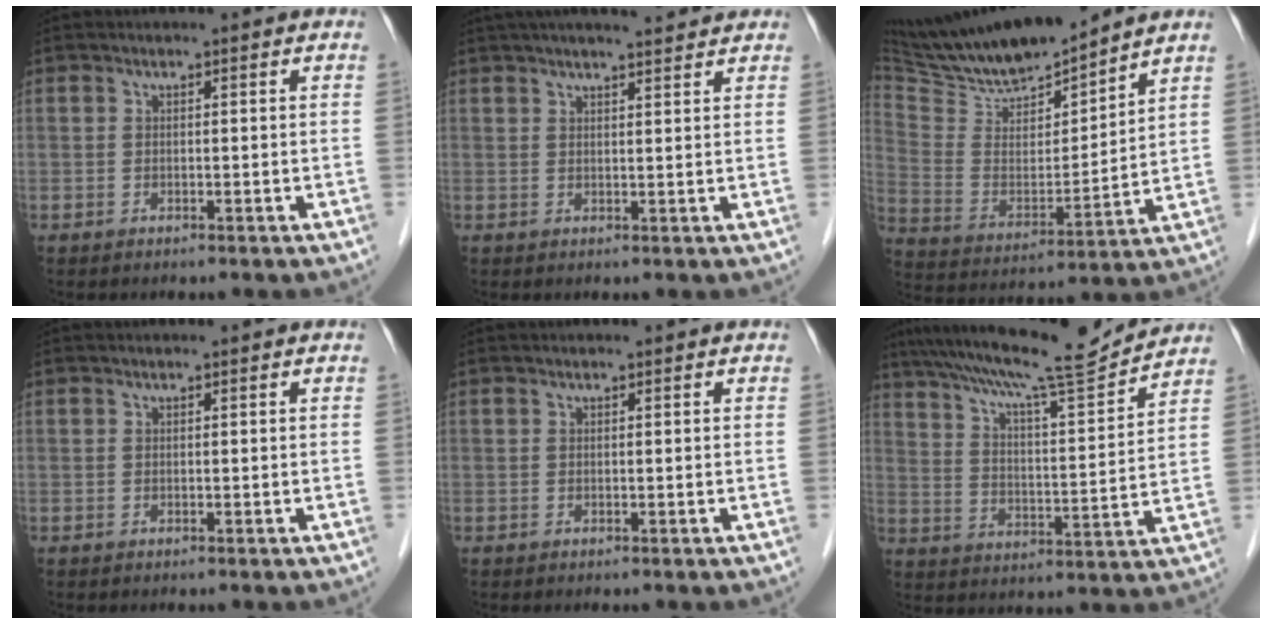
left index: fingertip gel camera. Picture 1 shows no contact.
{"total": 7.3, "force": [5.9, 0.8, 4.2], "torque": [-0.060, 0.012, 0.066]}
{"total": 15.2, "force": [13.5, 2.1, 6.5], "torque": [-0.120, -0.020, 0.250]}
{"total": 0.0}
{"total": 0.0}
{"total": 13.6, "force": [12.0, -0.2, 6.2], "torque": [-0.109, -0.016, 0.179]}